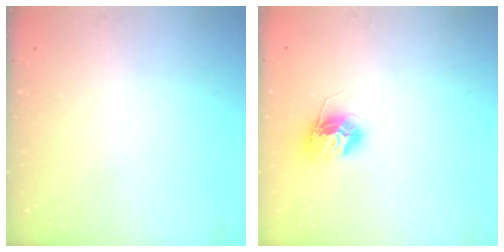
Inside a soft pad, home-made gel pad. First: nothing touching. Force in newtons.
{"total": 11.4, "press": 11.4, "slide": 0.9}